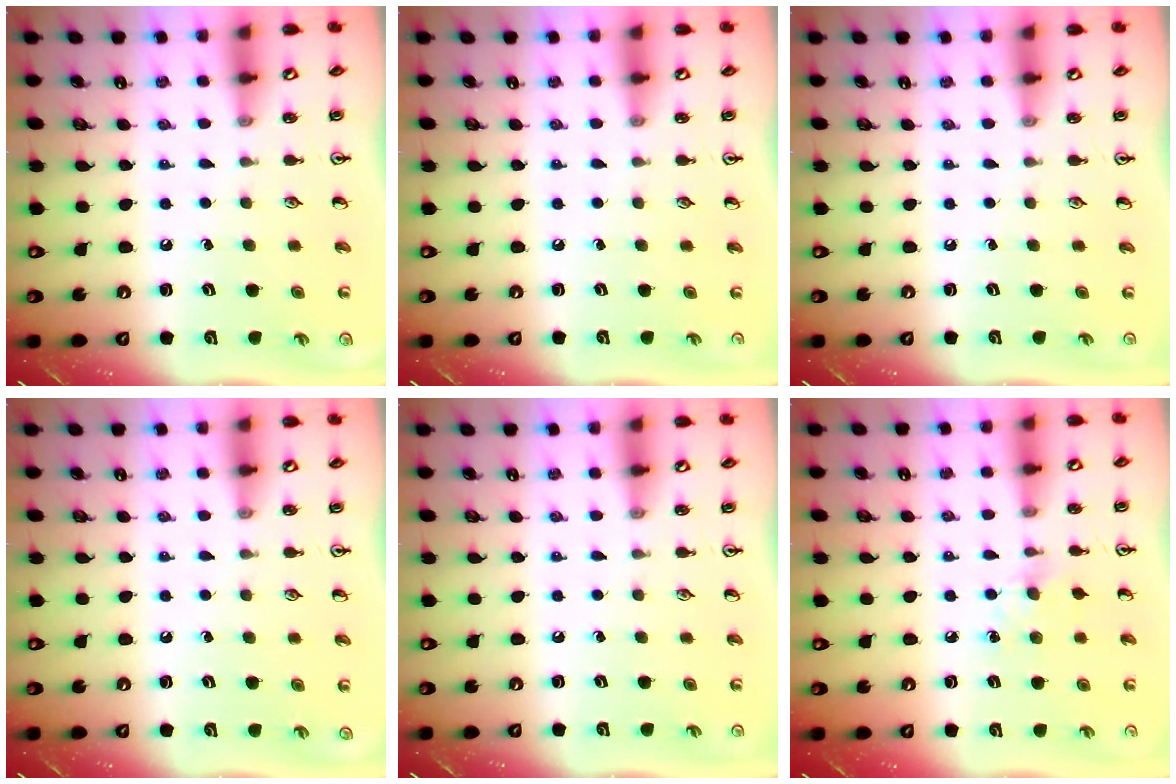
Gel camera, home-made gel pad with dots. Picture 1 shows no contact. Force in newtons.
{"total": 0.0}
{"total": 0.0}
{"total": 0.0}
{"total": 0.0}
{"total": 6.3, "press": 6.2, "slide": 0.8}